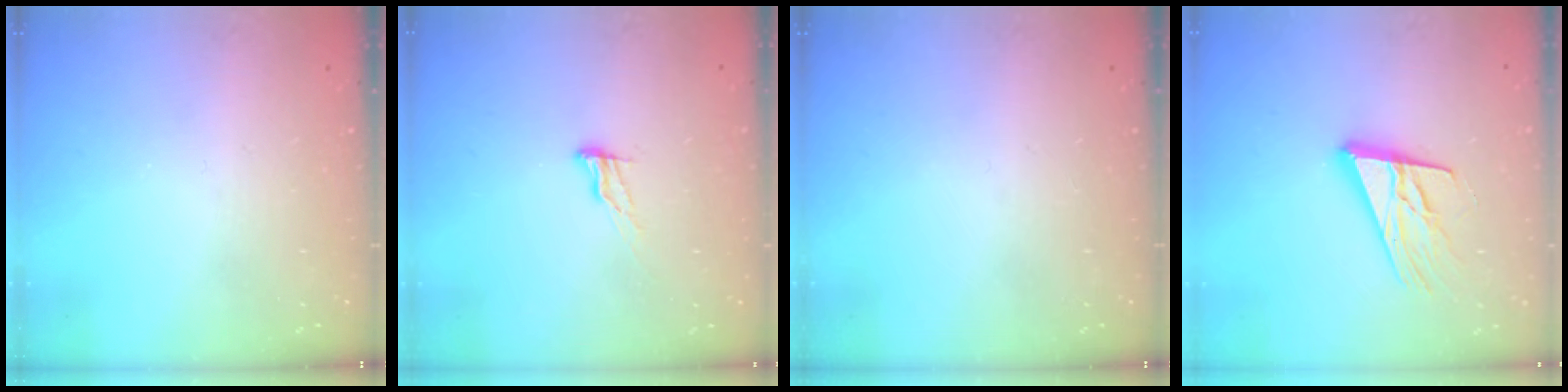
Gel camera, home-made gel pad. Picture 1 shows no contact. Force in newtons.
{"total": 5.1, "press": 5.1, "slide": 0.5}
{"total": 0.0}
{"total": 17.0, "press": 16.5, "slide": 4.2}